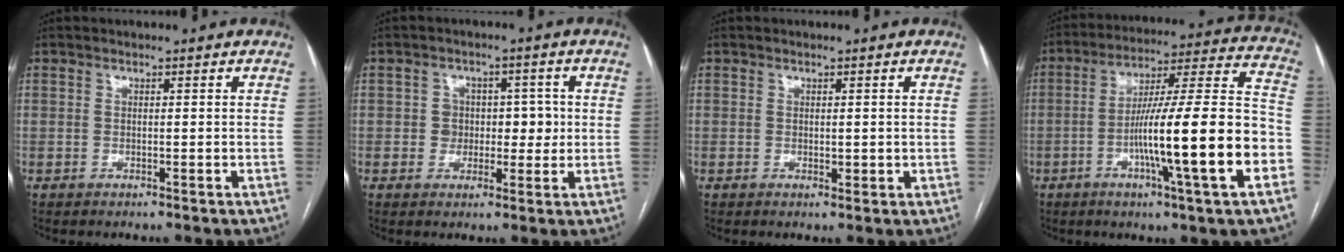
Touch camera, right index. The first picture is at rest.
{"total": 4.9, "force": [0.0, 4.3, 2.2], "torque": [-0.011, 0.022, 0.004]}
{"total": 1.6, "force": [0.1, 1.1, 1.2], "torque": [-0.014, 0.002, 0.004]}
{"total": 21.5, "force": [-6.4, 0.2, 20.5], "torque": [-0.287, 0.005, -0.105]}